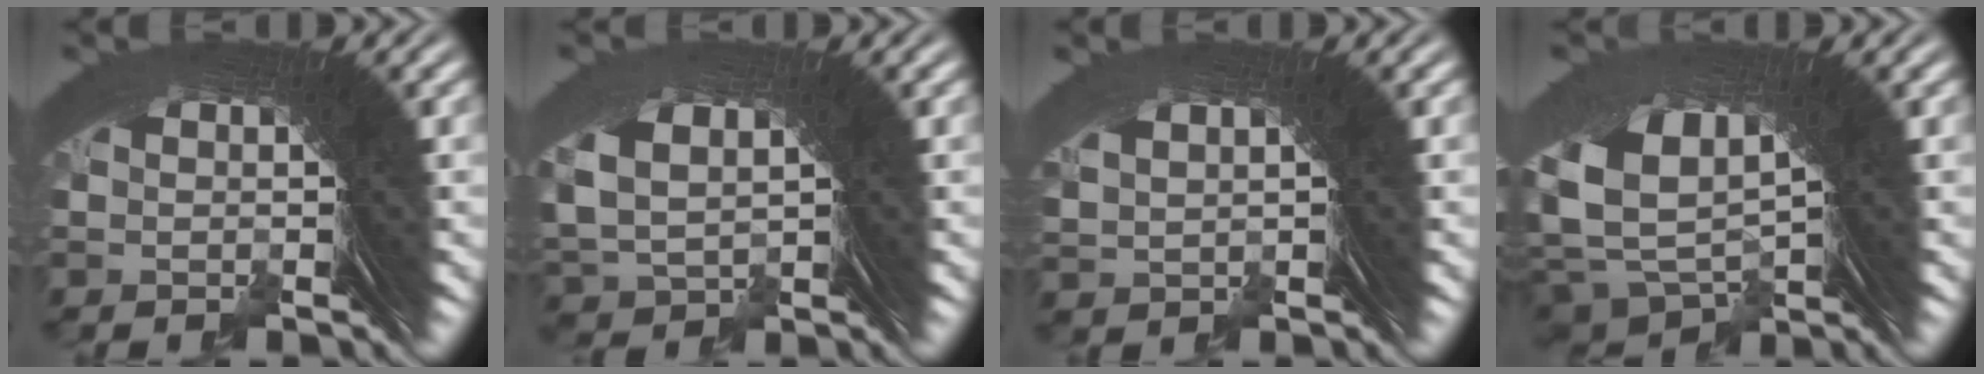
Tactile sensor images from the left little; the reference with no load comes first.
{"total": 3.4, "force": [0.1, 3.2, 1.2], "torque": [-0.049, -0.019, 0.017]}
{"total": 1.2, "force": [1.0, 0.7, 0.4], "torque": [-0.007, -0.002, 0.028]}
{"total": 9.1, "force": [2.0, 6.8, 5.7], "torque": [-0.138, -0.025, 0.047]}